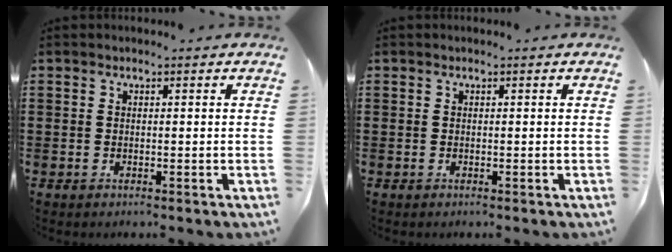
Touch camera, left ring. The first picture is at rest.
{"total": 0.0}